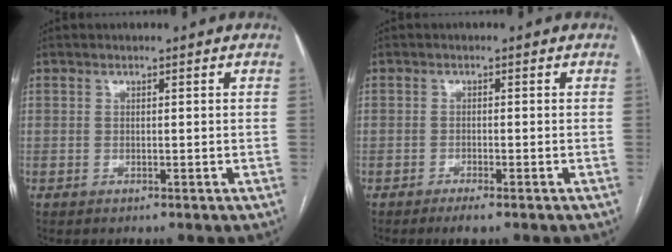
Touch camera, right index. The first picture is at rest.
{"total": 2.2, "force": [-1.6, 0.2, 1.5], "torque": [-0.026, -0.004, -0.026]}